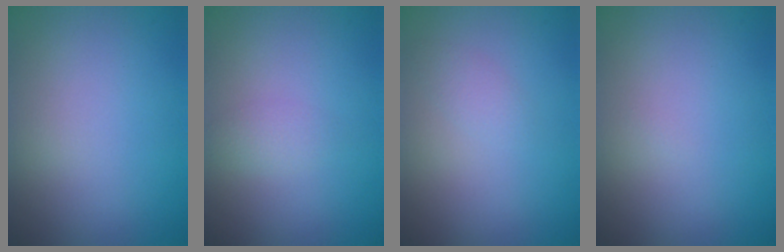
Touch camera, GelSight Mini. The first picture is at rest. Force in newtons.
{"total": 1.2, "press": 1.2, "slide": 0.0}
{"total": 1.1, "press": 1.1, "slide": 0.0}
{"total": 0.0}